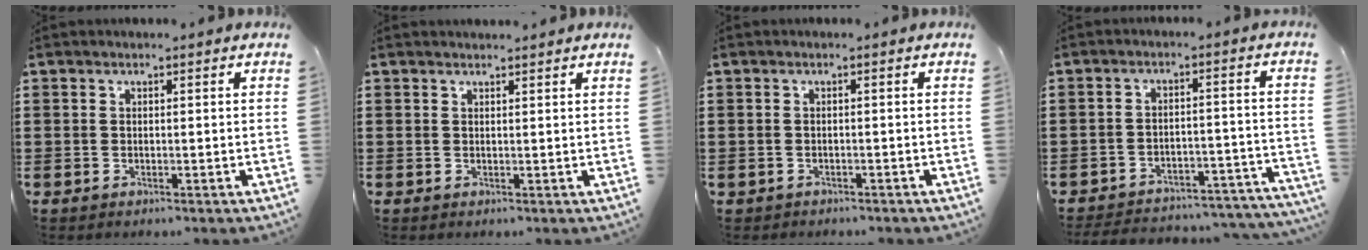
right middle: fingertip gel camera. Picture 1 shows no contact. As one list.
[{"total": 0.8, "force": [0.8, 0.0, 0.0], "torque": [0.005, -0.004, 0.014]}, {"total": 0.6, "force": [-0.6, 0.2, 0.0], "torque": [-0.002, 0.000, -0.013]}, {"total": 4.6, "force": [-4.5, 0.5, 1.1], "torque": [-0.018, 0.004, -0.091]}]